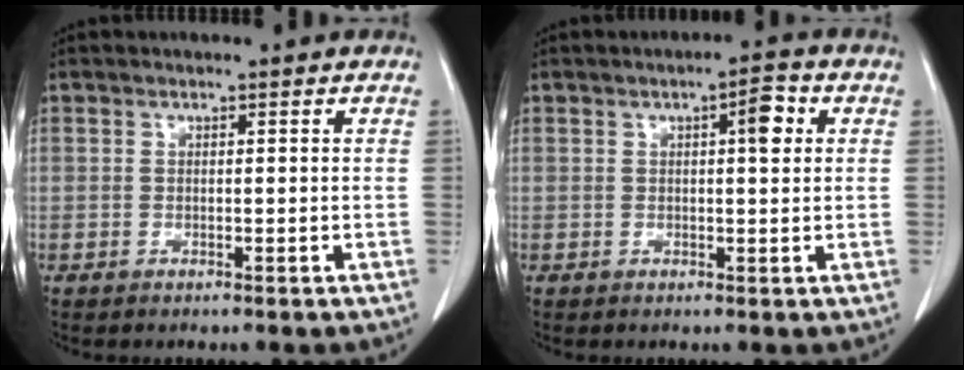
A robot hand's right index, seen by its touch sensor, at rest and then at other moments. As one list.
[{"total": 3.7, "force": [1.1, 0.9, 3.5], "torque": [-0.051, 0.008, 0.014]}]